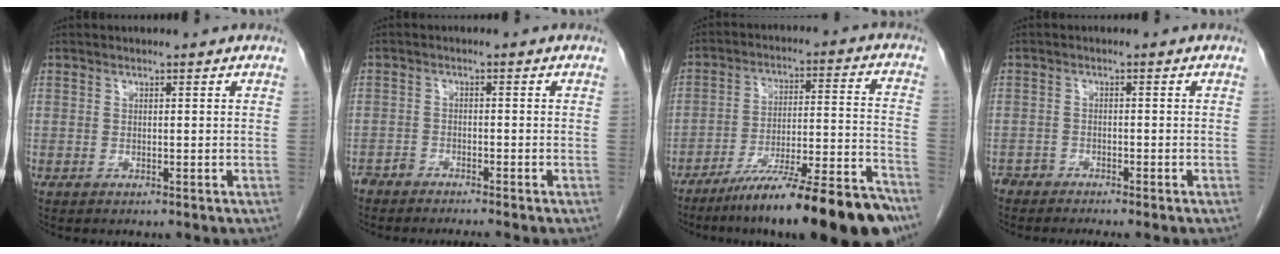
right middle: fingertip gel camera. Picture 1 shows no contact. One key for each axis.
{"total": 3.6, "fx": -3.5, "fy": 0.2, "fz": 1.1, "tx": -0.011, "ty": -0.008, "tz": -0.058}
{"total": 19.9, "fx": -15.2, "fy": 0.8, "fz": 12.8, "tx": -0.149, "ty": 0.006, "tz": -0.246}
{"total": 3.7, "fx": -3.5, "fy": 0.3, "fz": 1.1, "tx": -0.008, "ty": -0.008, "tz": -0.058}